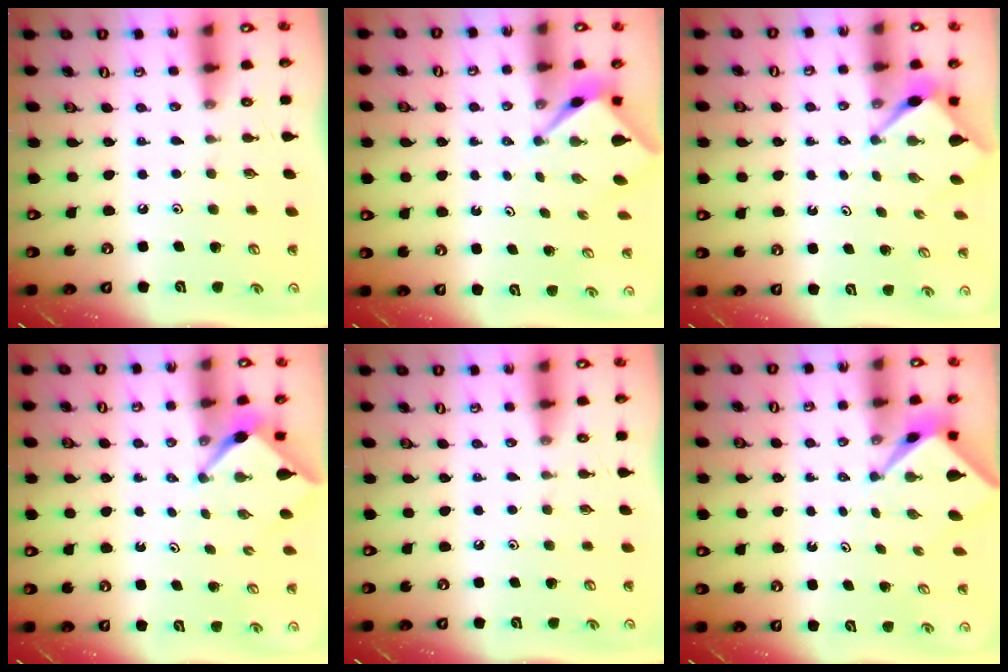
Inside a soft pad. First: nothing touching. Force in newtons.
{"total": 2.5, "press": 2.5, "slide": 0.2}
{"total": 2.9, "press": 2.9, "slide": 0.3}
{"total": 2.6, "press": 2.6, "slide": 0.3}
{"total": 0.0}
{"total": 2.3, "press": 2.3, "slide": 0.3}